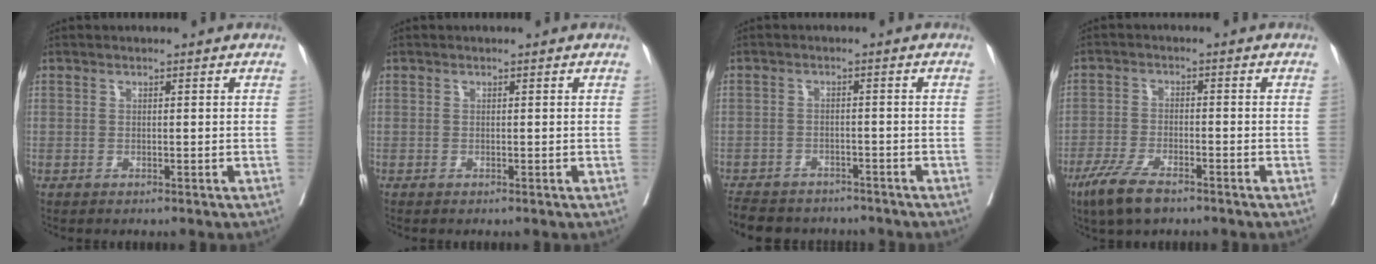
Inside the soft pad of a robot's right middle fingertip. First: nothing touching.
{"total": 0.0}
{"total": 11.3, "force": [-9.9, 4.1, 3.6], "torque": [-0.080, -0.004, -0.133]}
{"total": 6.8, "force": [-4.8, 1.6, 4.6], "torque": [-0.099, -0.016, -0.087]}